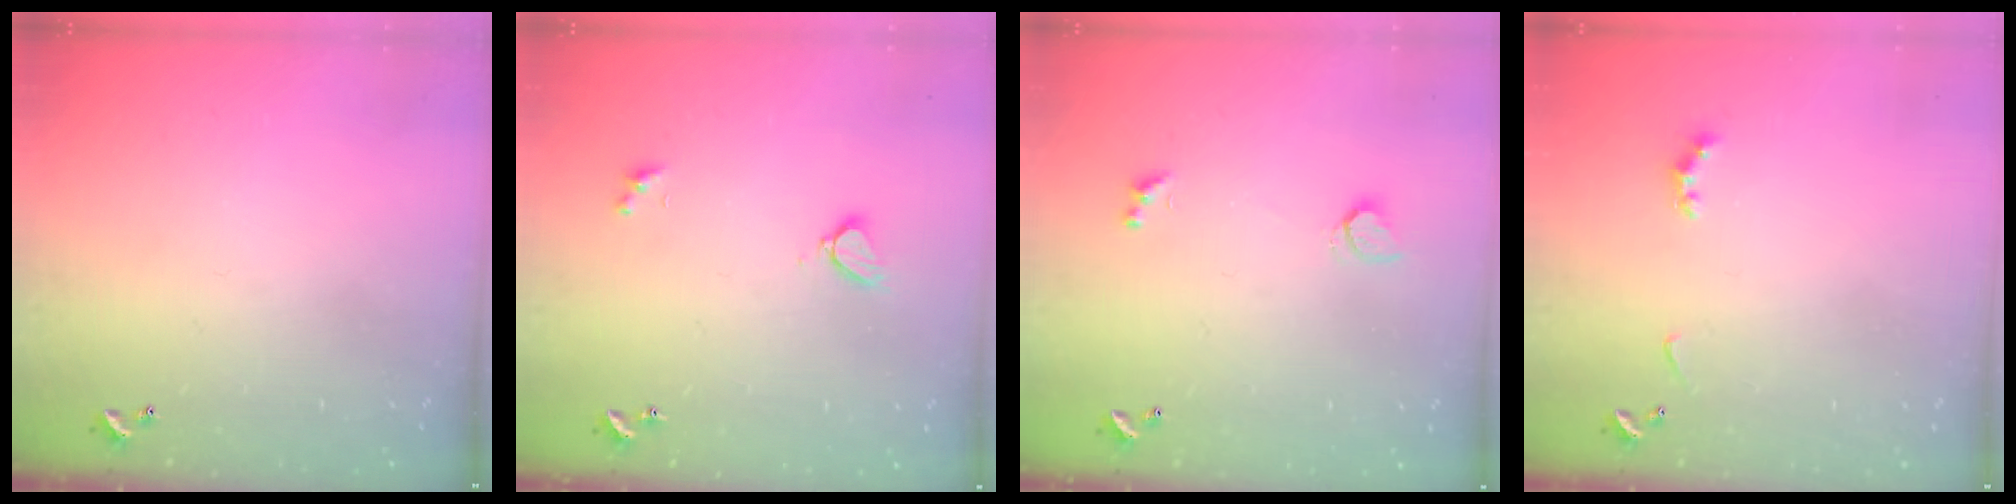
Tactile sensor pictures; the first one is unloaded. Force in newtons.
{"total": 2.2, "press": 2.2, "slide": 0.3}
{"total": 1.3, "press": 1.2, "slide": 0.4}
{"total": 2.9, "press": 2.8, "slide": 0.6}